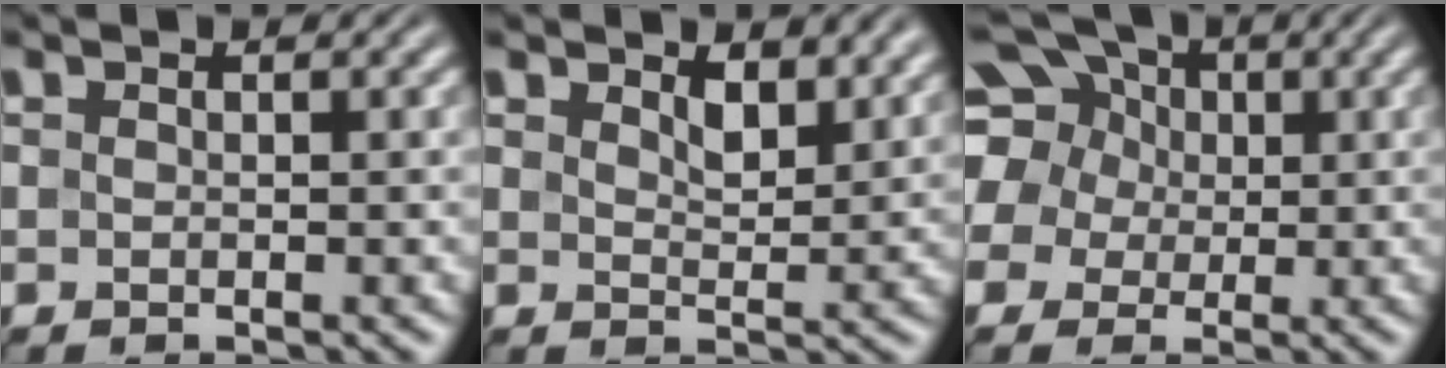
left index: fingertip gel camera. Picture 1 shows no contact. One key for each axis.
{"total": 3.1, "fx": 2.1, "fy": 1.5, "fz": 1.8, "tx": -0.040, "ty": -0.010, "tz": 0.030}
{"total": 13.1, "fx": 4.6, "fy": 10.9, "fz": 5.6, "tx": -0.150, "ty": 0.037, "tz": 0.064}